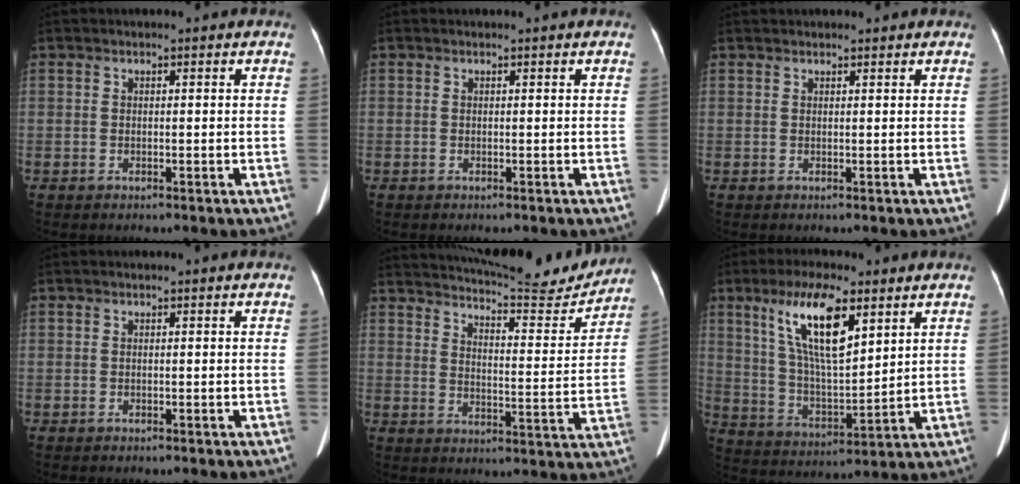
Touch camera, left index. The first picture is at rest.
{"total": 0.0}
{"total": 3.1, "force": [2.9, 0.6, 0.9], "torque": [-0.011, 0.029, 0.039]}
{"total": 0.0}
{"total": 17.7, "force": [17.0, 1.3, 4.8], "torque": [-0.078, -0.053, 0.224]}
{"total": 13.0, "force": [6.7, 3.3, 10.6], "torque": [-0.211, 0.009, 0.130]}